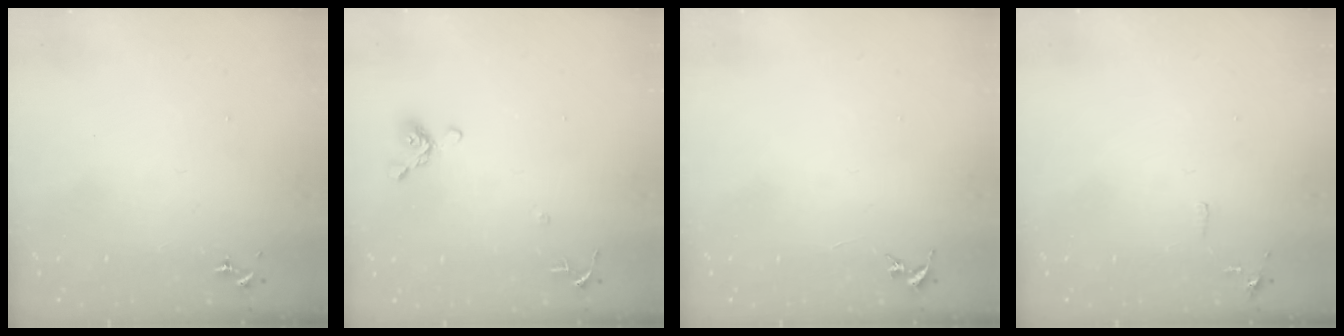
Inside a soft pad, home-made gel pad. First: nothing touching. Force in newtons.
{"total": 8.7, "press": 8.5, "slide": 1.8}
{"total": 0.0}
{"total": 5.0, "press": 5.0, "slide": 0.8}